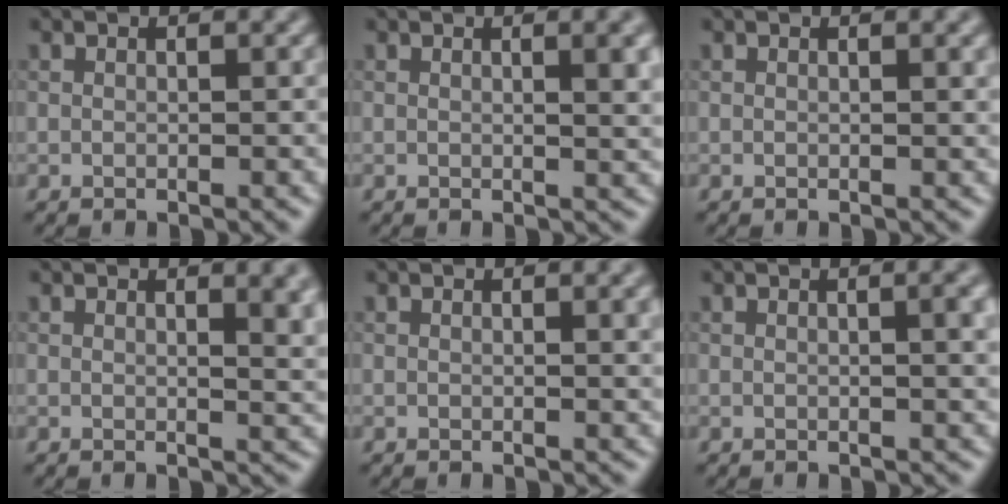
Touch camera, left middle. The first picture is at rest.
{"total": 3.8, "force": [1.1, 1.2, 3.4], "torque": [-0.031, 0.007, 0.011]}
{"total": 1.1, "force": [0.5, 0.3, 0.9], "torque": [-0.006, 0.004, 0.005]}
{"total": 4.2, "force": [1.6, 1.6, 3.5], "torque": [-0.025, 0.003, 0.020]}
{"total": 1.8, "force": [0.6, 0.6, 1.6], "torque": [-0.015, 0.004, 0.006]}
{"total": 3.2, "force": [0.5, 1.0, 3.0], "torque": [-0.032, 0.008, 0.005]}